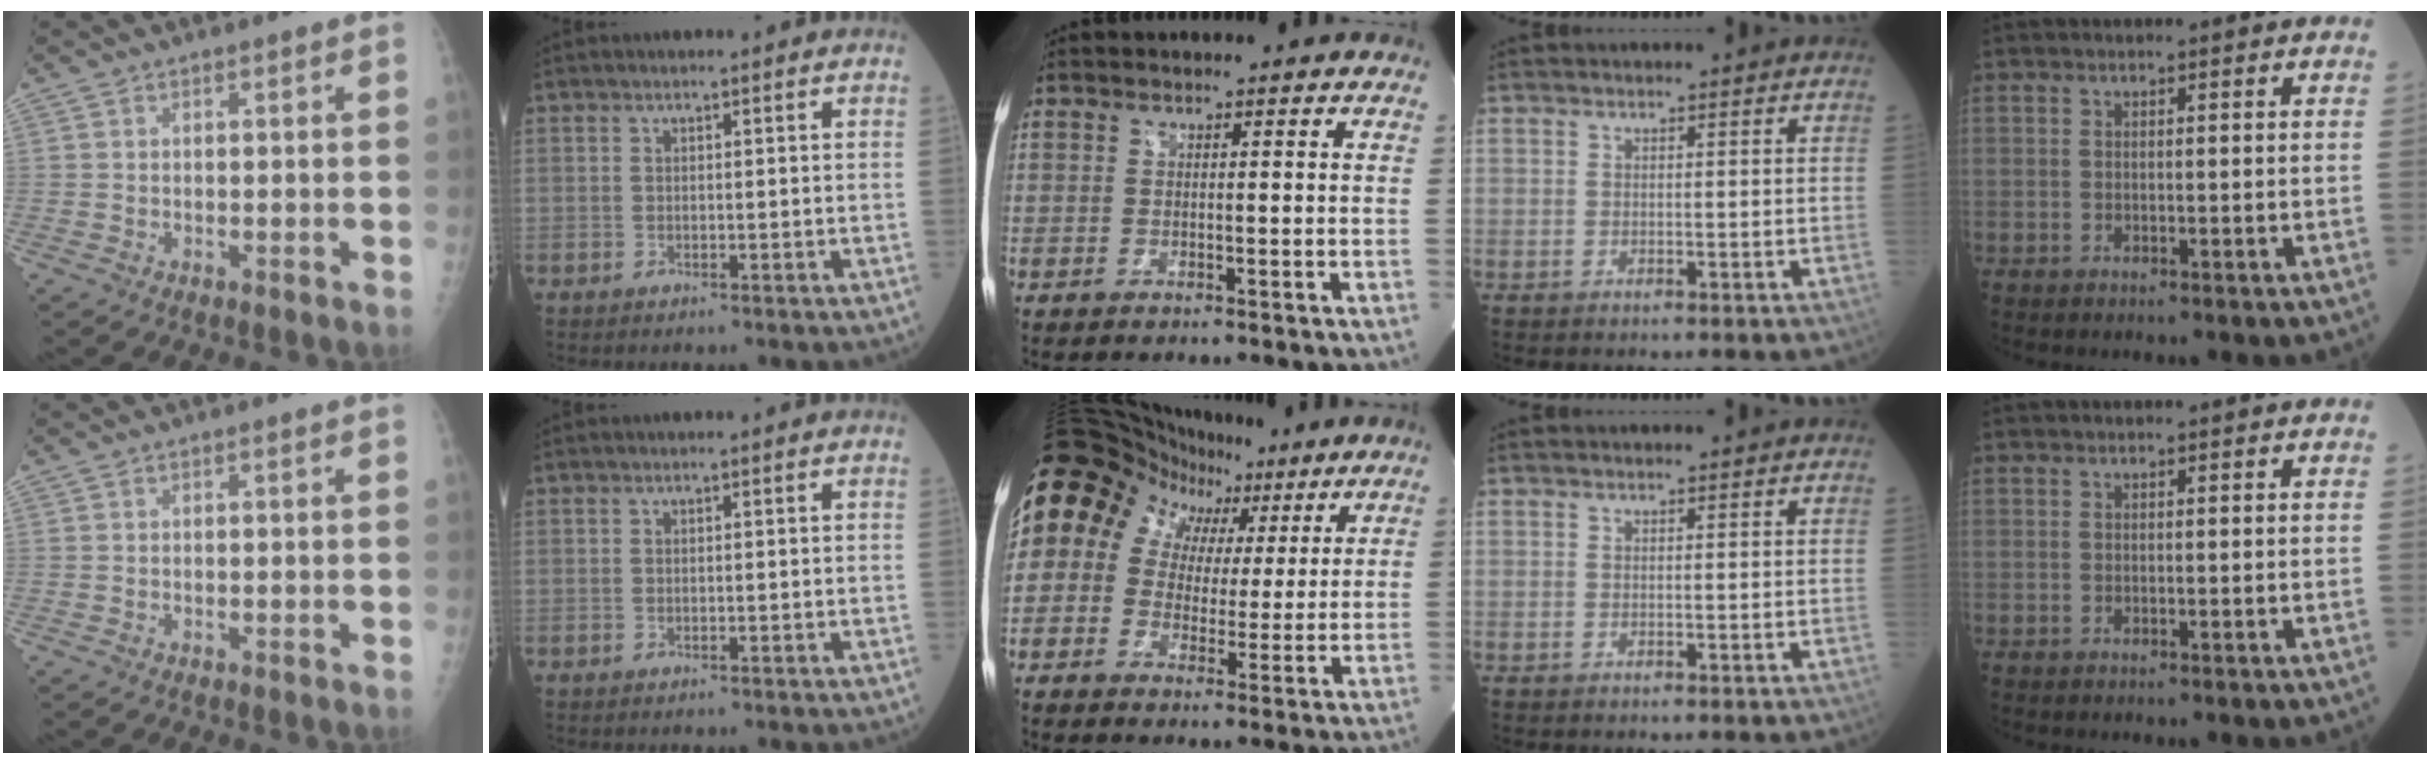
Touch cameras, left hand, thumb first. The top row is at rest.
{"middle": {"total": 16.9, "force": [6.8, 13.7, 7.3], "torque": [-0.161, 0.087, 0.117]}}